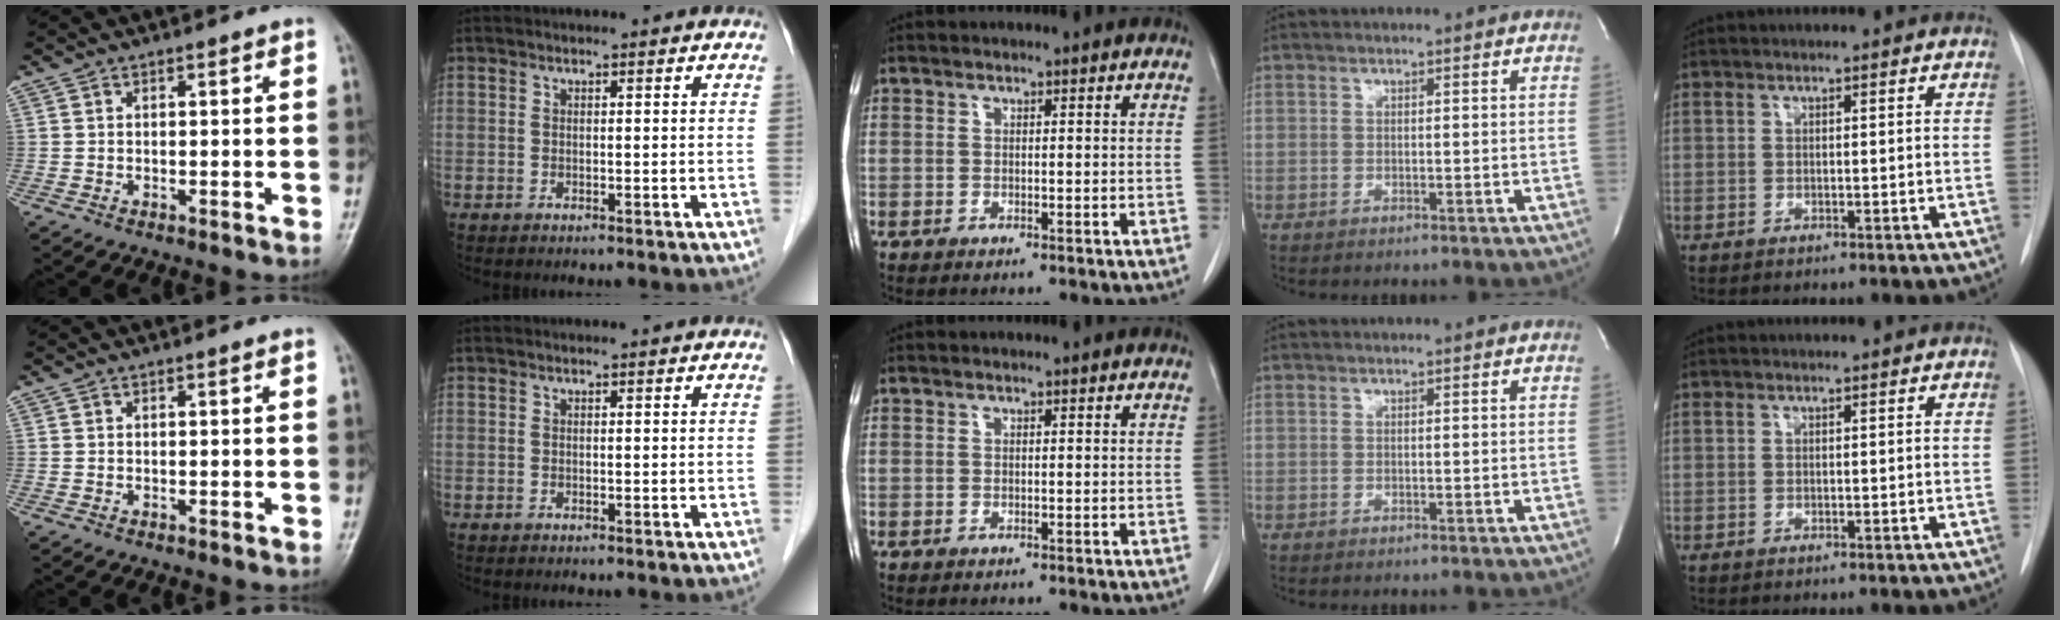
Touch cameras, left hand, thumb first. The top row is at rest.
{}